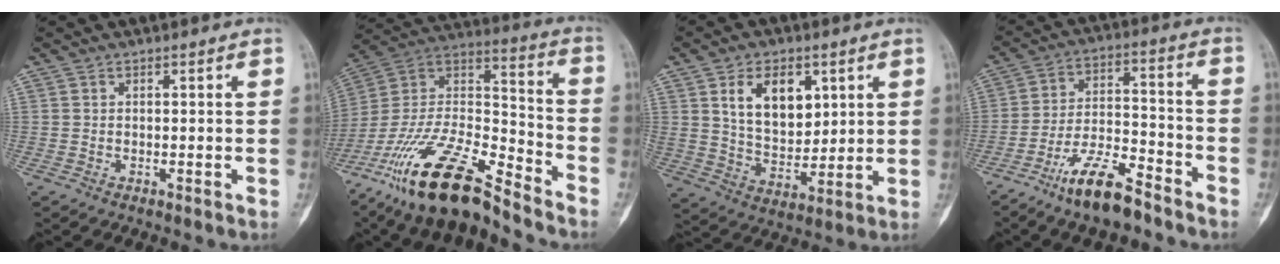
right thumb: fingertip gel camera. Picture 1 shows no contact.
{"total": 23.2, "force": [-17.4, 6.6, 13.8], "torque": [-0.287, 0.067, -0.324]}
{"total": 12.7, "force": [4.8, 7.9, 8.7], "torque": [-0.115, -0.027, 0.096]}
{"total": 15.7, "force": [-11.4, 5.0, 9.5], "torque": [-0.166, 0.082, -0.207]}